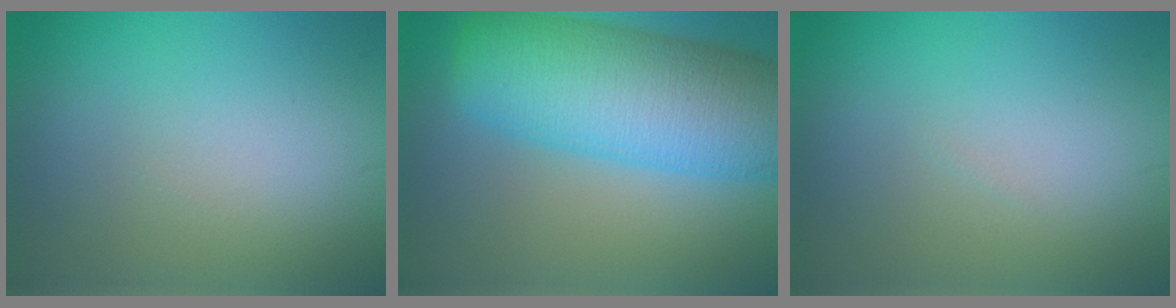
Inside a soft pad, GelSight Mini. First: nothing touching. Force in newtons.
{"total": 11.9, "press": 11.9, "slide": 0.3}
{"total": 0.0}